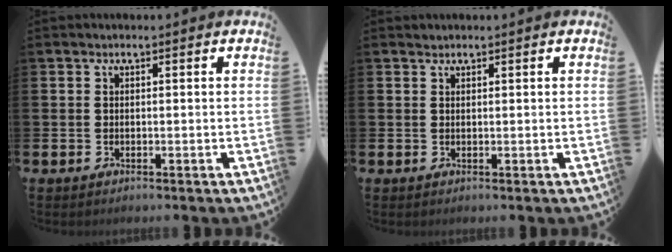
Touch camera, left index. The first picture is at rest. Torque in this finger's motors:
{"motor_torque": [-0.09, 0.00, -0.02, -0.01]}